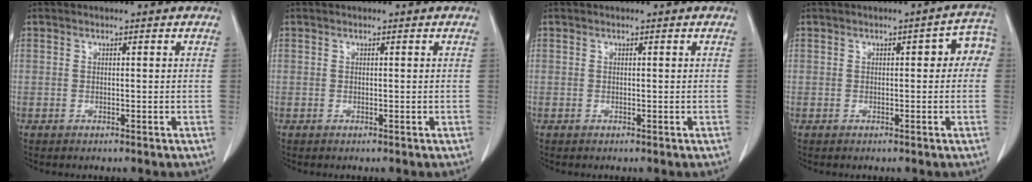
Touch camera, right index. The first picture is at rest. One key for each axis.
{"total": 0.0}
{"total": 0.0}
{"total": 4.4, "fx": 0.5, "fy": 1.8, "fz": 4.0, "tx": -0.038, "ty": 0.027, "tz": 0.000}